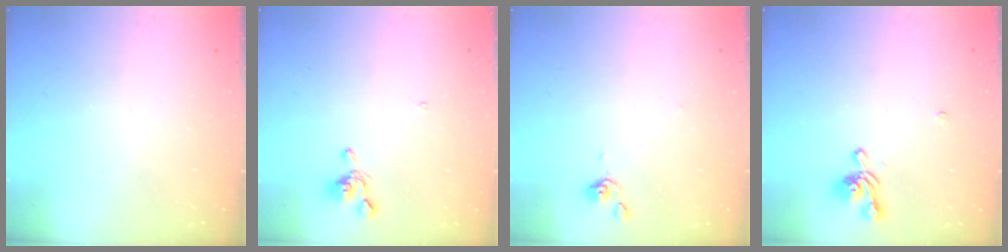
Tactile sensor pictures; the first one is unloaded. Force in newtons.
{"total": 0.8, "press": 0.5, "slide": 0.7}
{"total": 0.0}
{"total": 1.1, "press": 0.6, "slide": 0.9}